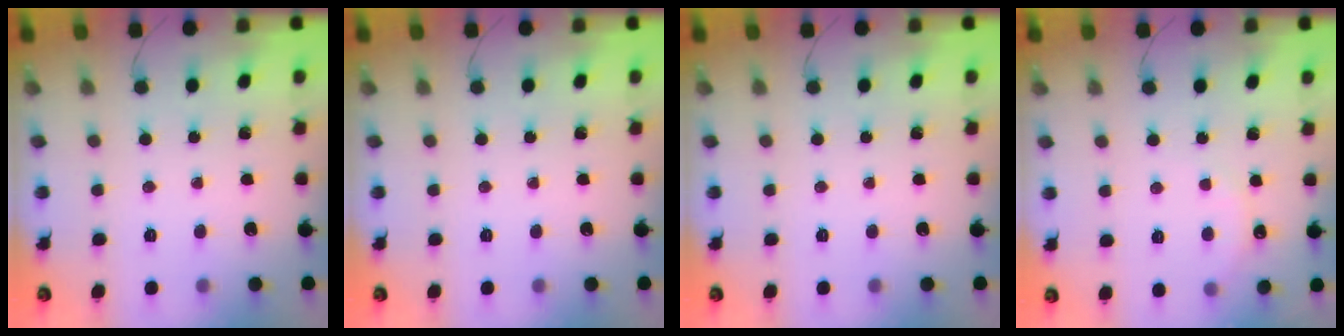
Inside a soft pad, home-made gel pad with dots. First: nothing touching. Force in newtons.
{"total": 0.0}
{"total": 0.0}
{"total": 5.7, "press": 5.6, "slide": 1.2}